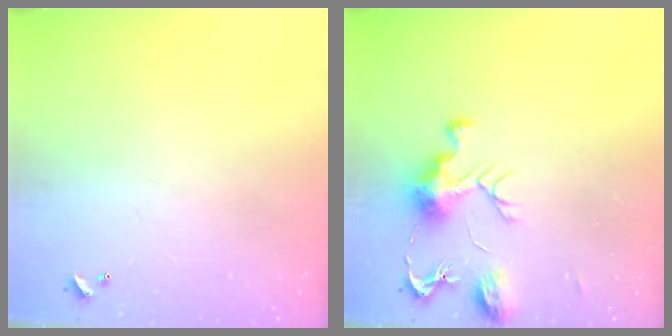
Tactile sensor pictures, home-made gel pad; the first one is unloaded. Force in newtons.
{"total": 9.4, "press": 9.4, "slide": 0.3}